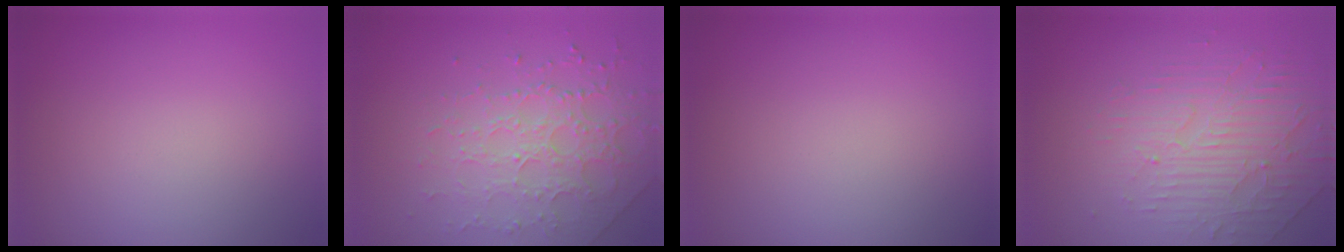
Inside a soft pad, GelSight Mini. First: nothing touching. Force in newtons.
{"total": 3.7, "press": 3.5, "slide": 1.1}
{"total": 0.0}
{"total": 4.8, "press": 3.4, "slide": 3.4}